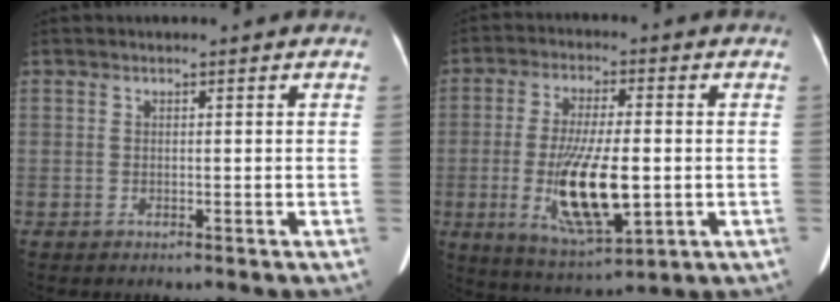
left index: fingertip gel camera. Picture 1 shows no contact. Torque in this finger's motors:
{"motor_torque": [1.85, 0.30, 0.40, 0.21]}